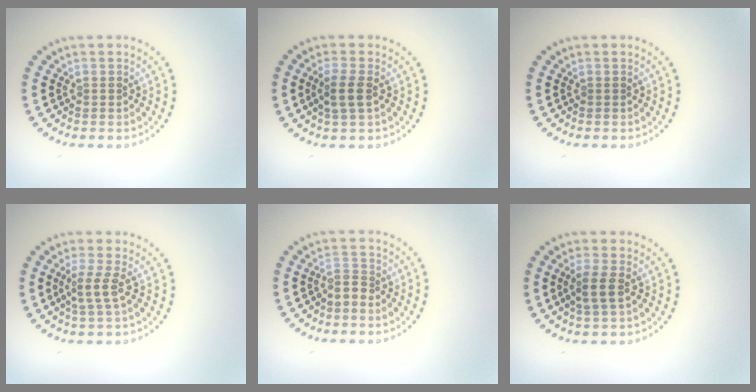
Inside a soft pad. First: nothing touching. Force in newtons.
{"total": 2.4, "press": 2.2, "slide": 0.8}
{"total": 0.0}
{"total": 2.0, "press": 1.5, "slide": 1.3}
{"total": 1.6, "press": 1.2, "slide": 1.0}
{"total": 2.3, "press": 2.1, "slide": 0.8}